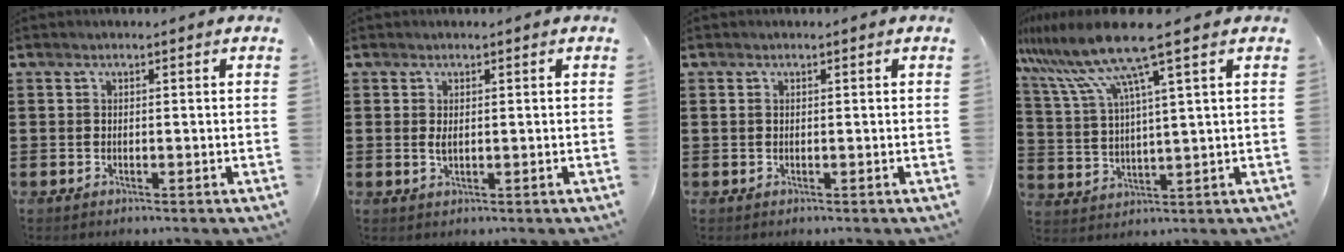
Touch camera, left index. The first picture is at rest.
{"total": 1.5, "force": [0.1, 0.6, 1.3], "torque": [-0.028, 0.002, 0.002]}
{"total": 0.5, "force": [0.2, 0.3, 0.4], "torque": [-0.010, 0.002, 0.003]}
{"total": 11.4, "force": [7.5, 0.3, 8.5], "torque": [-0.212, -0.036, 0.116]}